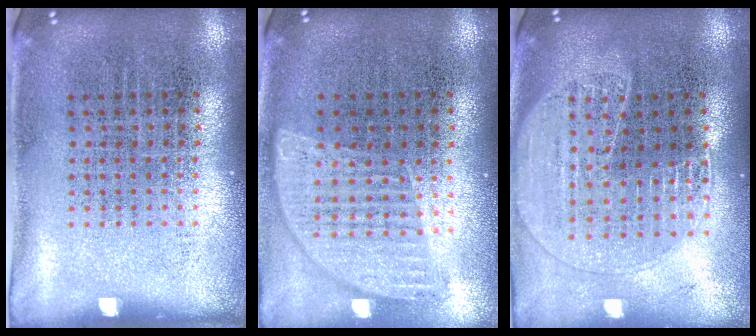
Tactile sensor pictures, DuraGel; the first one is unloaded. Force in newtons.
{"total": 0.9, "press": 0.9, "slide": 0.0}
{"total": 1.7, "press": 1.5, "slide": 0.6}